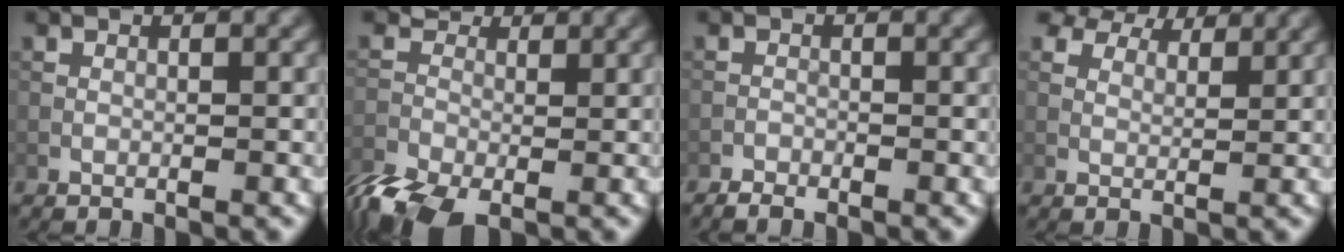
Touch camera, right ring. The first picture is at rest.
{"total": 6.4, "force": [-2.9, 3.9, 4.1], "torque": [-0.098, -0.011, -0.063]}
{"total": 1.1, "force": [-1.0, 0.3, 0.3], "torque": [-0.009, 0.000, -0.021]}
{"total": 8.3, "force": [6.8, 3.5, 3.3], "torque": [-0.085, 0.000, 0.114]}